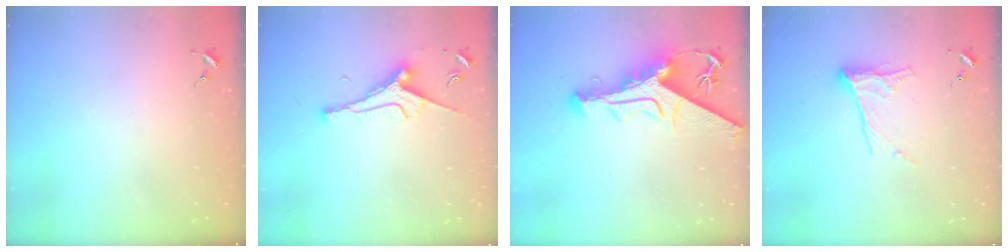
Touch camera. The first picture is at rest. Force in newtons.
{"total": 9.3, "press": 9.2, "slide": 1.1}
{"total": 17.2, "press": 17.1, "slide": 1.8}
{"total": 10.6, "press": 10.6, "slide": 0.6}